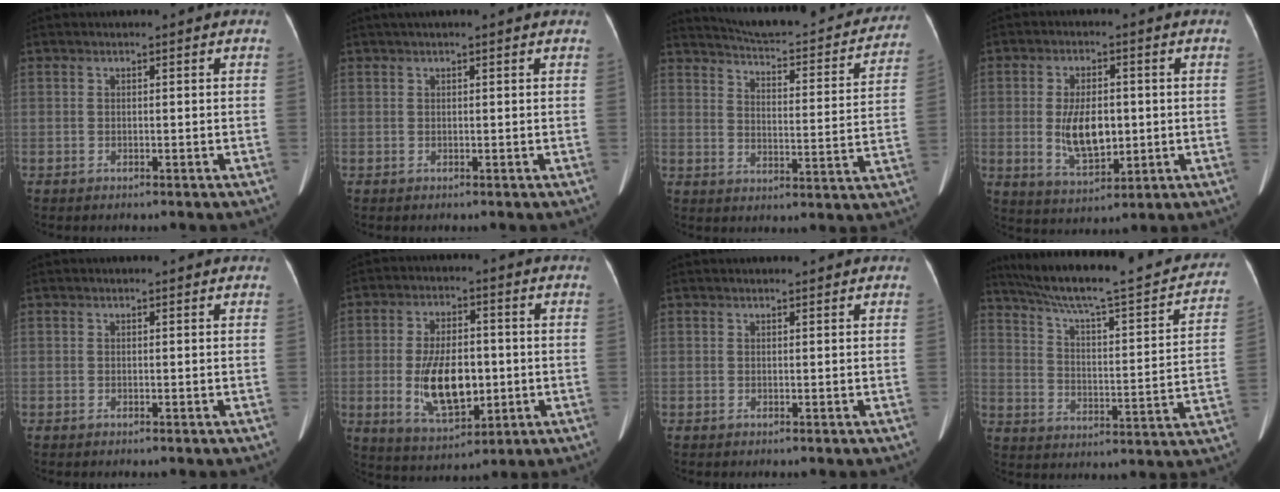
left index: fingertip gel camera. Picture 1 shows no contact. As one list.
[{"total": 3.5, "force": [2.9, 0.0, 2.0], "torque": [-0.025, 0.036, 0.038]}, {"total": 23.3, "force": [21.4, 3.9, 8.4], "torque": [-0.117, -0.040, 0.261]}, {"total": 8.3, "force": [-0.3, 4.0, 7.2], "torque": [-0.143, -0.003, 0.004]}, {"total": 0.6, "force": [0.6, 0.1, 0.1], "torque": [-0.006, 0.001, 0.003]}, {"total": 11.3, "force": [-1.5, 5.4, 9.8], "torque": [-0.191, -0.002, -0.015]}, {"total": 2.2, "force": [2.1, 0.2, 0.5], "torque": [-0.009, 0.018, 0.028]}, {"total": 27.2, "force": [23.1, 3.7, 13.8], "torque": [-0.215, -0.007, 0.309]}]